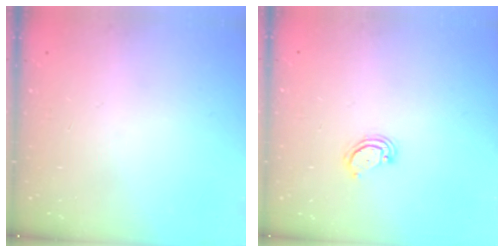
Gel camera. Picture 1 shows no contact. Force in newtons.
{"total": 3.5, "press": 3.5, "slide": 0.3}